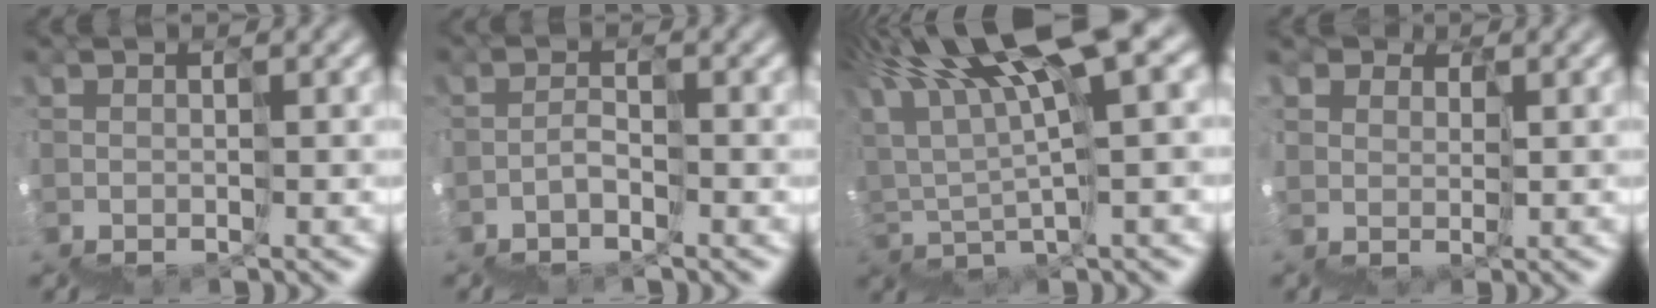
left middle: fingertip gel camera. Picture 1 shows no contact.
{"total": 3.2, "force": [0.0, -1.4, -2.9], "torque": [0.044, 0.019, -0.010]}
{"total": 9.0, "force": [6.9, 0.1, 5.8], "torque": [-0.109, 0.041, 0.115]}
{"total": 4.8, "force": [3.5, 3.3, -0.1], "torque": [0.000, 0.028, 0.057]}